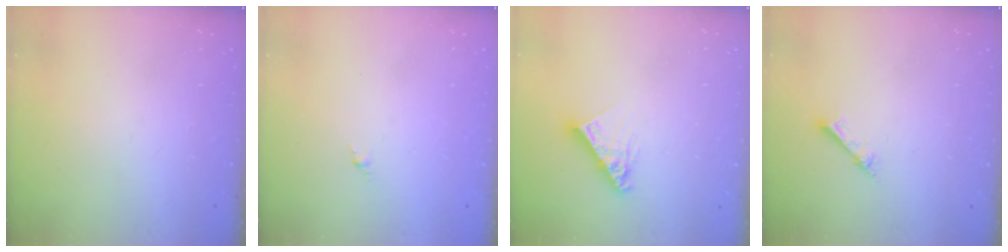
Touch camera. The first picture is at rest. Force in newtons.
{"total": 0.0}
{"total": 9.0, "press": 9.0, "slide": 0.9}
{"total": 1.5, "press": 1.5, "slide": 0.1}